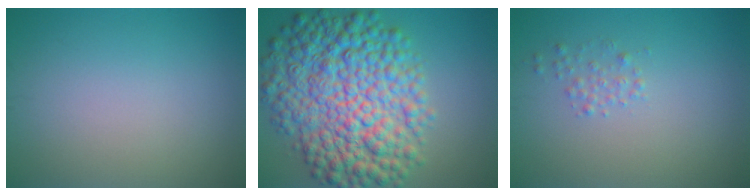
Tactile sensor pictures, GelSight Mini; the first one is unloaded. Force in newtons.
{"total": 12.1, "press": 12.1, "slide": 0.1}
{"total": 1.1, "press": 1.1, "slide": 0.0}